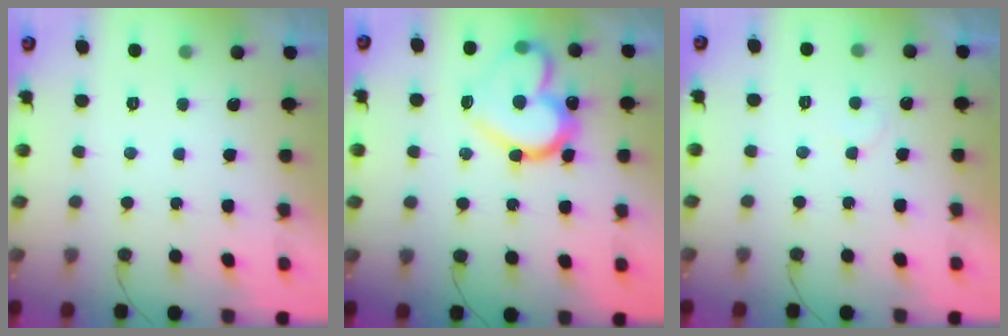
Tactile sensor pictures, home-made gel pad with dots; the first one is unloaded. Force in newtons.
{"total": 19.7, "press": 19.6, "slide": 1.8}
{"total": 5.4, "press": 5.4, "slide": 0.3}